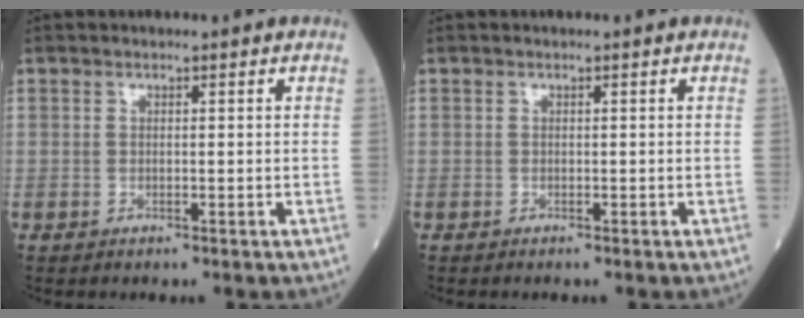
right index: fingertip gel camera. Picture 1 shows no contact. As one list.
[{"total": 0.0}]